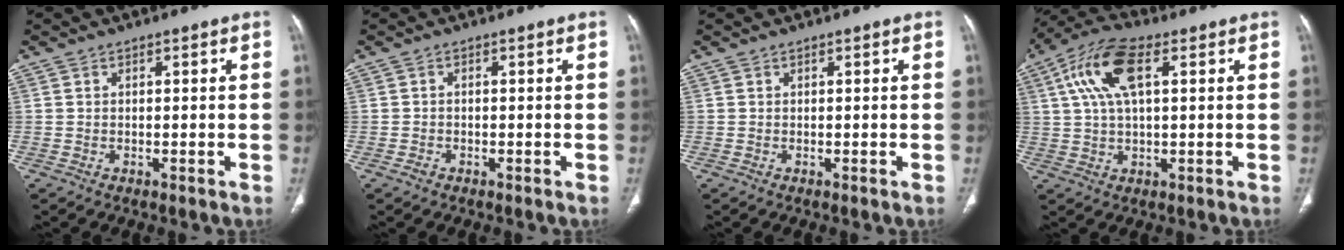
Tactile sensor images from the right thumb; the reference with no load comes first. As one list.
[{"total": 1.0, "force": [-0.6, 0.7, 0.4], "torque": [-0.007, 0.004, -0.011]}, {"total": 0.0}, {"total": 11.6, "force": [3.6, 4.9, 9.8], "torque": [-0.206, 0.019, 0.066]}]